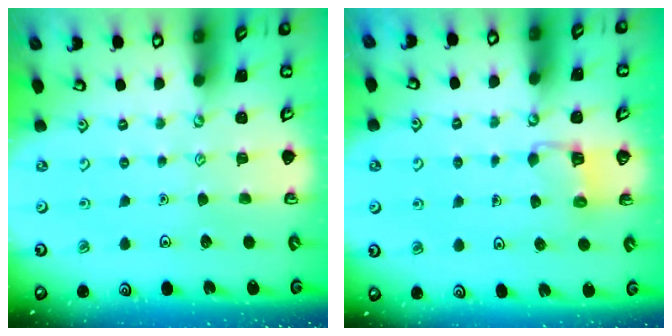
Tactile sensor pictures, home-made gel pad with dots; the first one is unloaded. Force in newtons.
{"total": 3.3, "press": 3.3, "slide": 0.3}